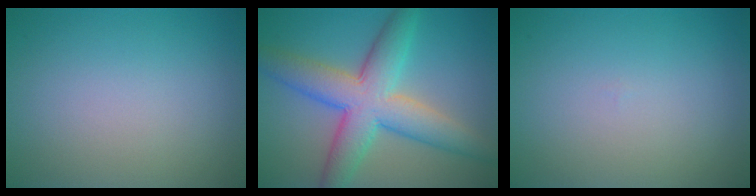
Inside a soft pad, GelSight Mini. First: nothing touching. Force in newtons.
{"total": 8.2, "press": 8.2, "slide": 0.3}
{"total": 0.0}